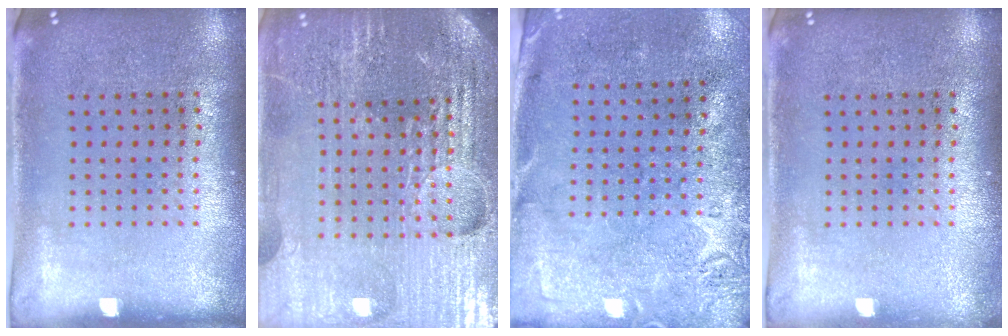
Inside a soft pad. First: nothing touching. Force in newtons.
{"total": 5.7, "press": 5.2, "slide": 2.5}
{"total": 2.8, "press": 2.2, "slide": 1.7}
{"total": 0.6, "press": 0.6, "slide": 0.1}